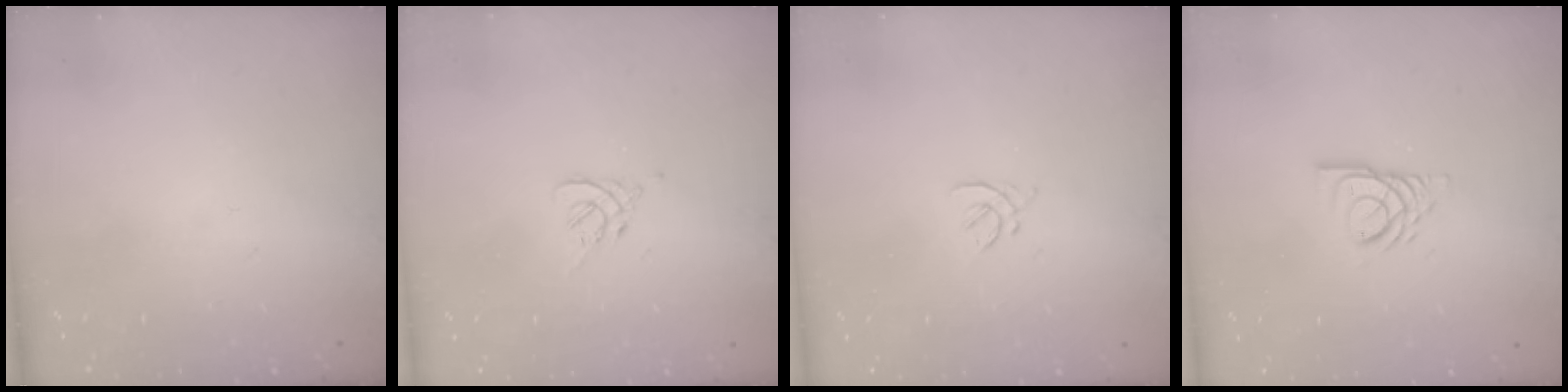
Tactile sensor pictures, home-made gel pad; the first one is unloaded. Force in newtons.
{"total": 1.2, "press": 1.1, "slide": 0.5}
{"total": 2.0, "press": 1.9, "slide": 0.7}
{"total": 7.5, "press": 7.5, "slide": 0.7}